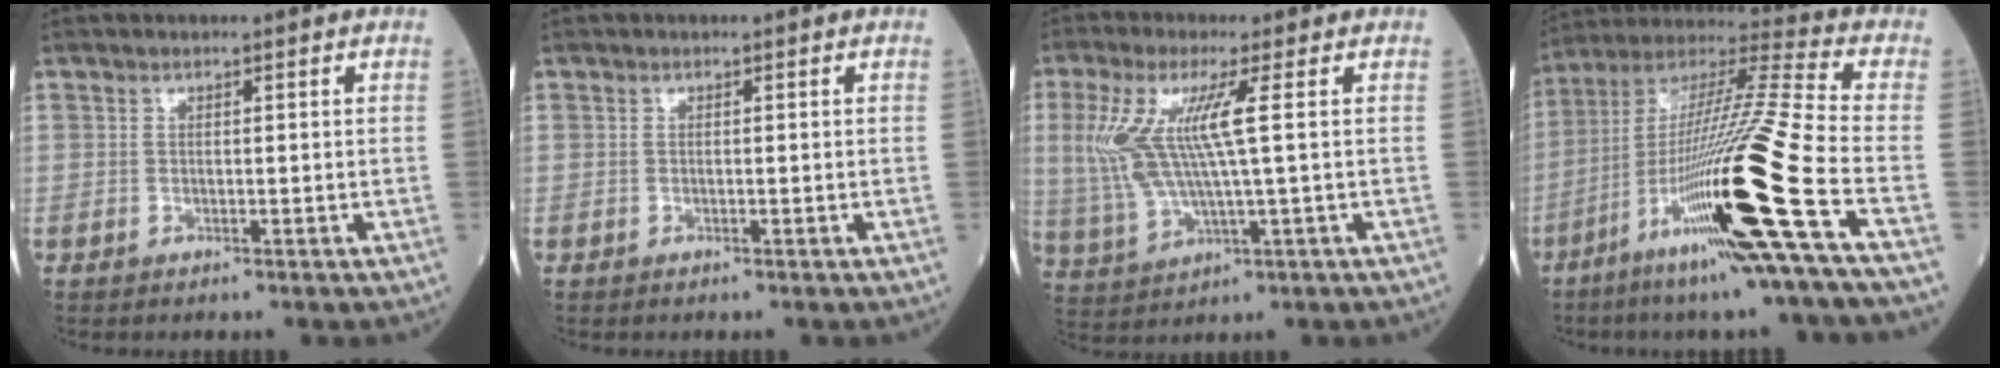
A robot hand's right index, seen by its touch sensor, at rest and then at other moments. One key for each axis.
{"total": 0.0}
{"total": 10.0, "fx": 1.9, "fy": 0.8, "fz": 9.8, "tx": -0.239, "ty": 0.003, "tz": 0.041}
{"total": 25.2, "fx": -9.7, "fy": -1.1, "fz": 23.3, "tx": -0.428, "ty": -0.041, "tz": -0.180}